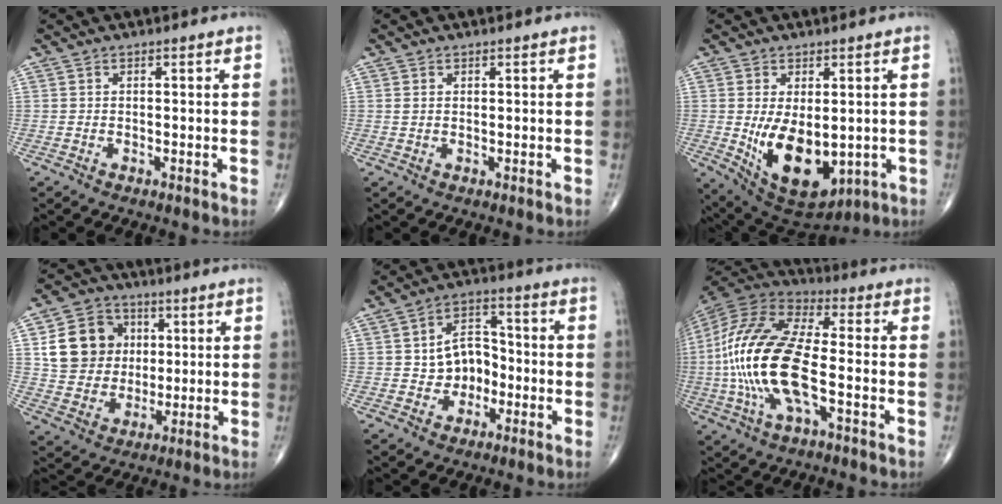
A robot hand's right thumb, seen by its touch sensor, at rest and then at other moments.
{"total": 0.7, "force": [0.4, 0.5, 0.3], "torque": [-0.008, 0.005, 0.009]}
{"total": 13.7, "force": [-1.6, 7.7, 11.2], "torque": [-0.168, -0.018, 0.005]}
{"total": 13.6, "force": [3.0, 11.9, 5.9], "torque": [-0.074, 0.003, 0.057]}
{"total": 8.5, "force": [-1.4, 6.6, 5.2], "torque": [-0.044, 0.034, -0.029]}
{"total": 21.4, "force": [-3.3, 8.3, 19.4], "torque": [-0.427, 0.020, -0.062]}